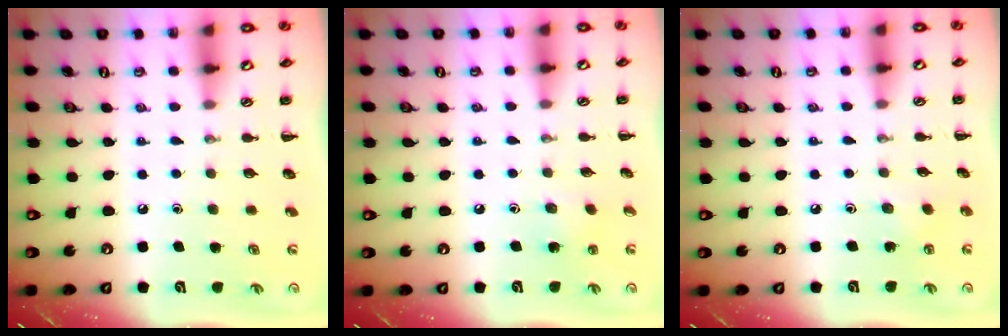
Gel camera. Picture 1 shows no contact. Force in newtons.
{"total": 4.9, "press": 4.7, "slide": 1.4}
{"total": 2.6, "press": 2.4, "slide": 0.8}